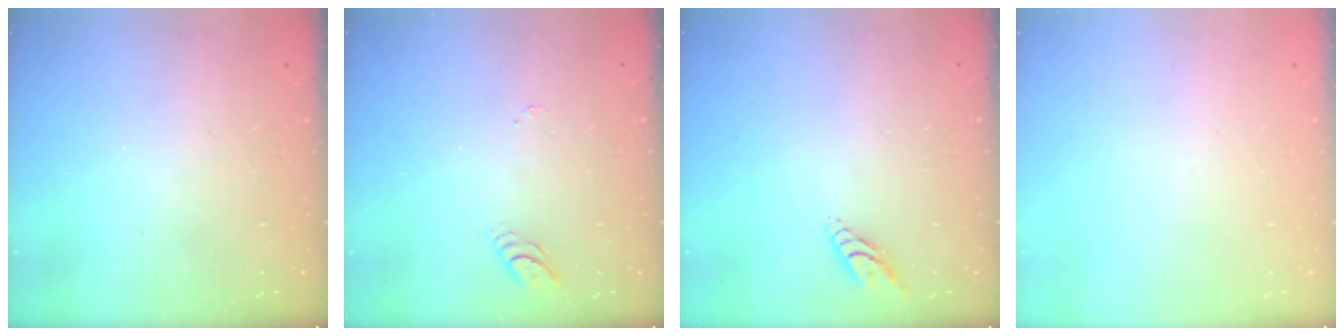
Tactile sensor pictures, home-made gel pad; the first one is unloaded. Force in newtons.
{"total": 3.5, "press": 3.5, "slide": 0.5}
{"total": 4.7, "press": 4.7, "slide": 0.1}
{"total": 0.0}